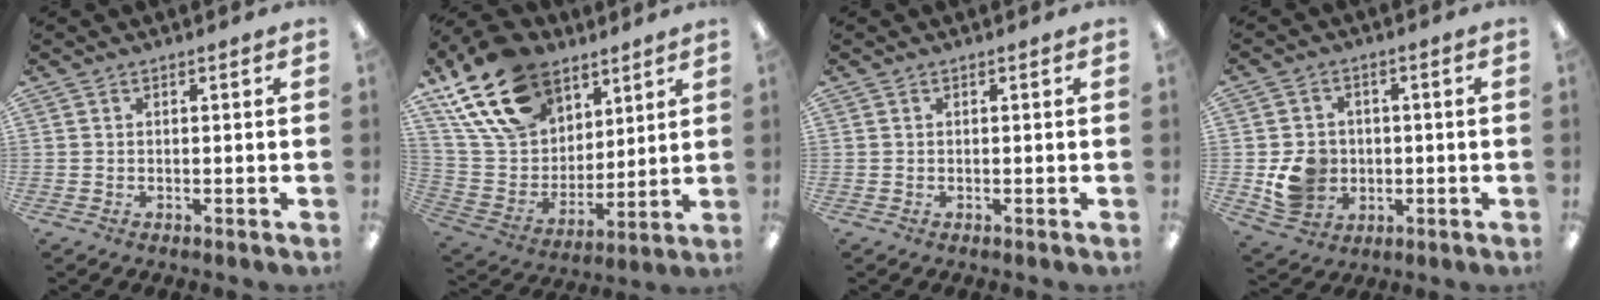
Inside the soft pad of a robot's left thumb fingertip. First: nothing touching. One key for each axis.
{"total": 21.6, "fx": 13.4, "fy": 13.5, "fz": 10.2, "tx": -0.213, "ty": -0.063, "tz": 0.252}
{"total": 0.0}
{"total": 8.6, "fx": -1.0, "fy": 7.7, "fz": 3.7, "tx": -0.069, "ty": 0.010, "tz": -0.011}